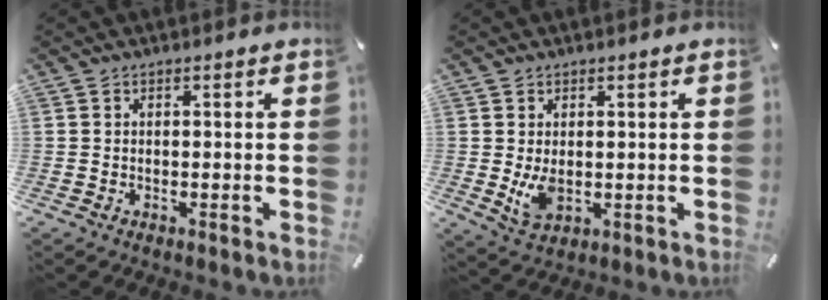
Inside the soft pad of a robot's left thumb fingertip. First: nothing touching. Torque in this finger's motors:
{"motor_torque": [0.26, 0.75, 0.03, -0.02, 0.01]}